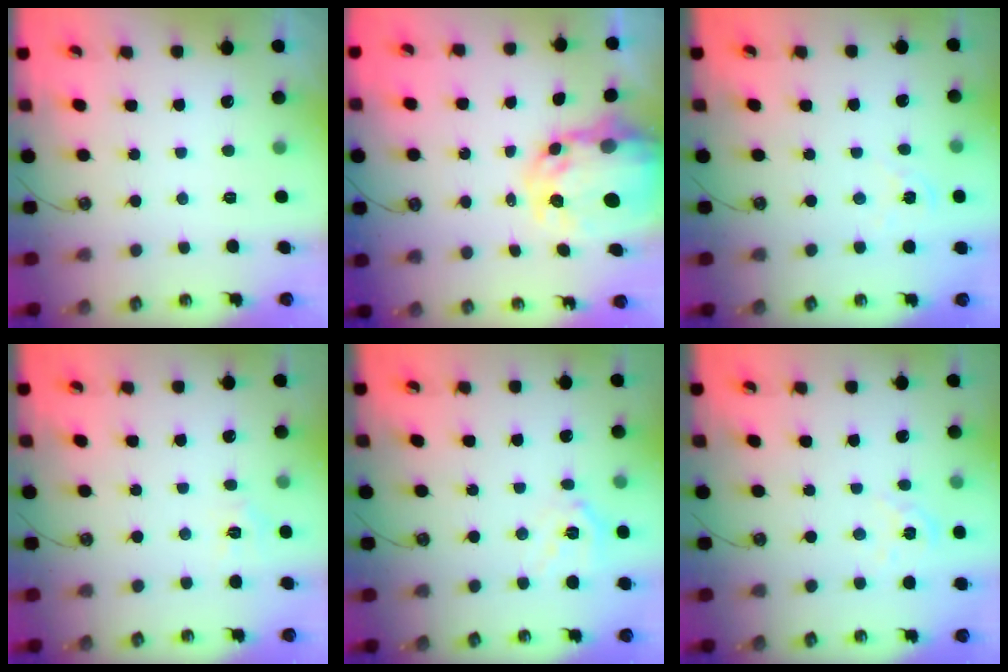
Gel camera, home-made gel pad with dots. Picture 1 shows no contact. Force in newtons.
{"total": 9.5, "press": 9.4, "slide": 0.9}
{"total": 2.2, "press": 2.2, "slide": 0.3}
{"total": 3.9, "press": 3.9, "slide": 0.5}
{"total": 12.0, "press": 11.9, "slide": 1.7}
{"total": 2.7, "press": 2.7, "slide": 0.3}